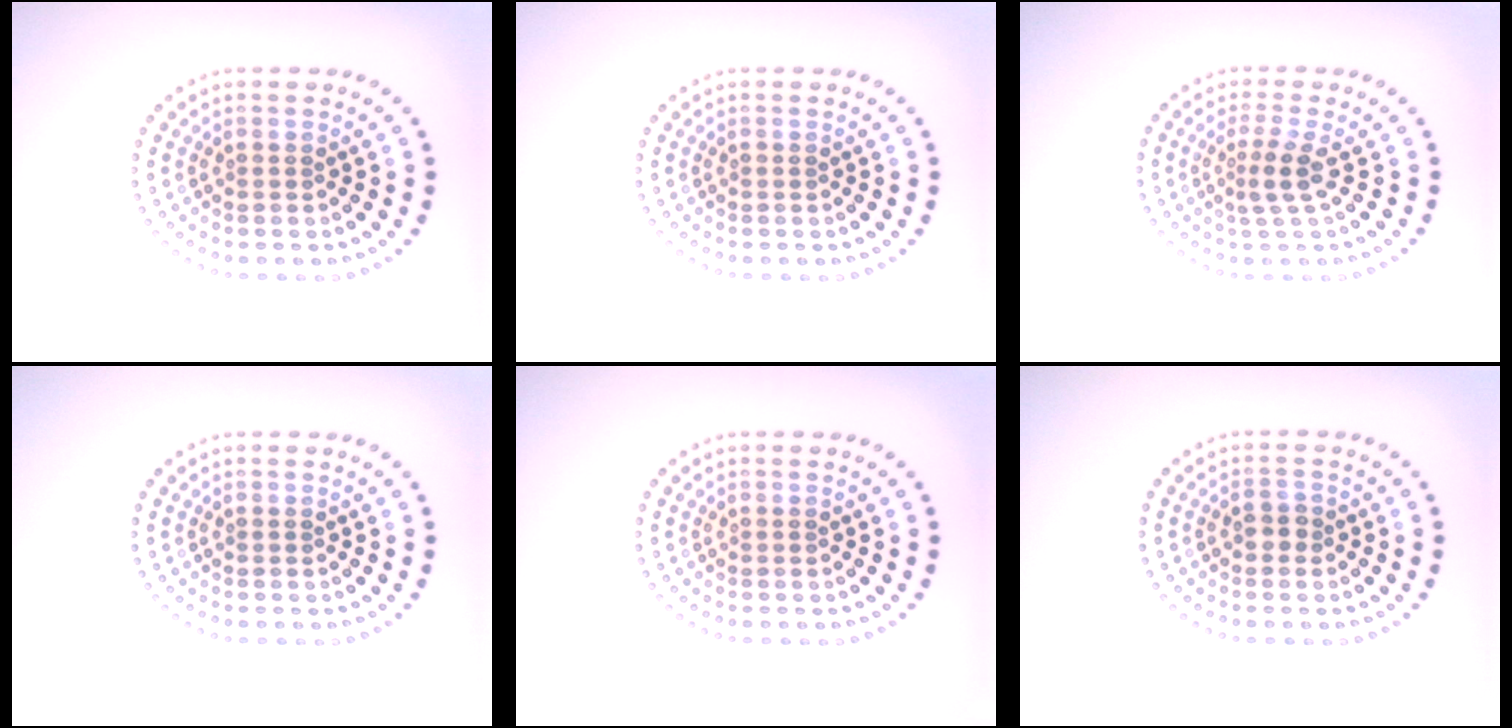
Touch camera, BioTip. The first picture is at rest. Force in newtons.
{"total": 0.0}
{"total": 2.3, "press": 1.7, "slide": 1.6}
{"total": 0.0}
{"total": 0.0}
{"total": 1.3, "press": 1.3, "slide": 0.5}